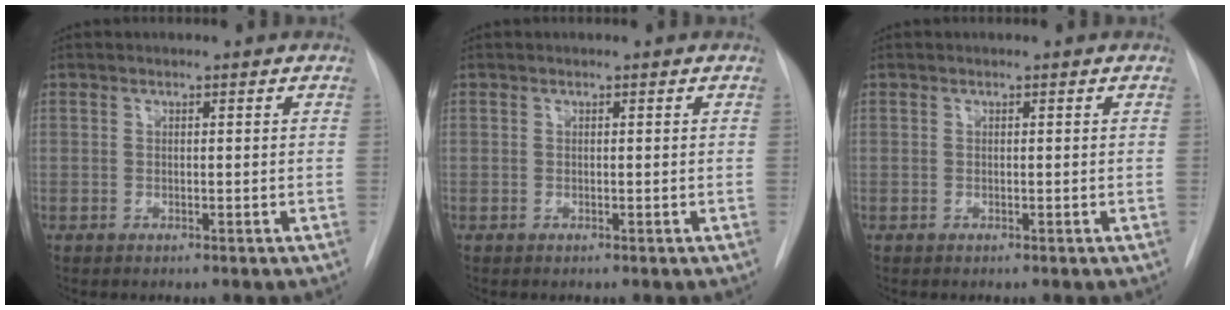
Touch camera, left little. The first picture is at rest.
{"total": 0.0}
{"total": 0.0}